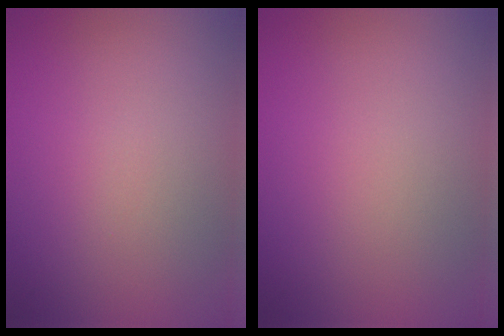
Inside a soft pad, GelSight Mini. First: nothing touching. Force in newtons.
{"total": 0.0}